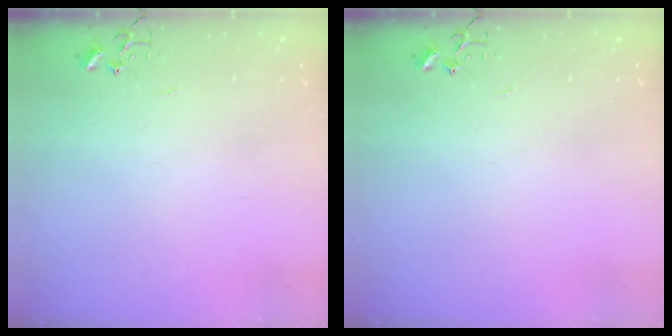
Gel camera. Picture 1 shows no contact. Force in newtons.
{"total": 0.0}